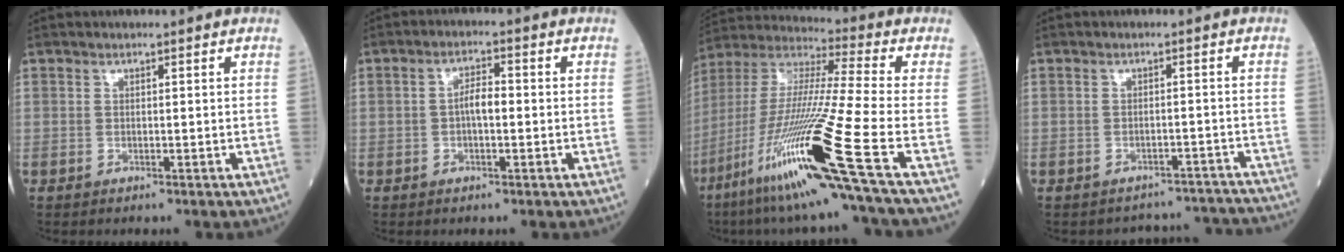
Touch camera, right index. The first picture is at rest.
{"total": 3.3, "force": [-0.3, 1.1, 3.1], "torque": [-0.056, 0.011, -0.006]}
{"total": 23.7, "force": [-10.8, -1.4, 21.1], "torque": [-0.430, -0.050, -0.209]}
{"total": 8.5, "force": [-8.3, 1.9, -0.9], "torque": [0.020, 0.034, -0.084]}